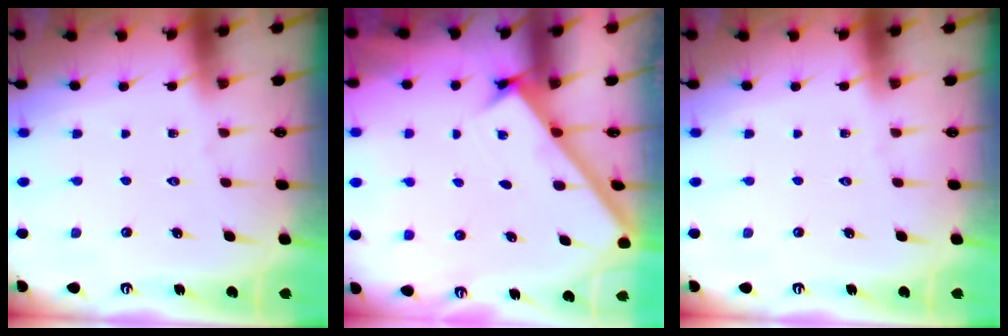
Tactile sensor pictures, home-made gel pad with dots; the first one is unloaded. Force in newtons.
{"total": 2.6, "press": 2.6, "slide": 0.4}
{"total": 0.0}